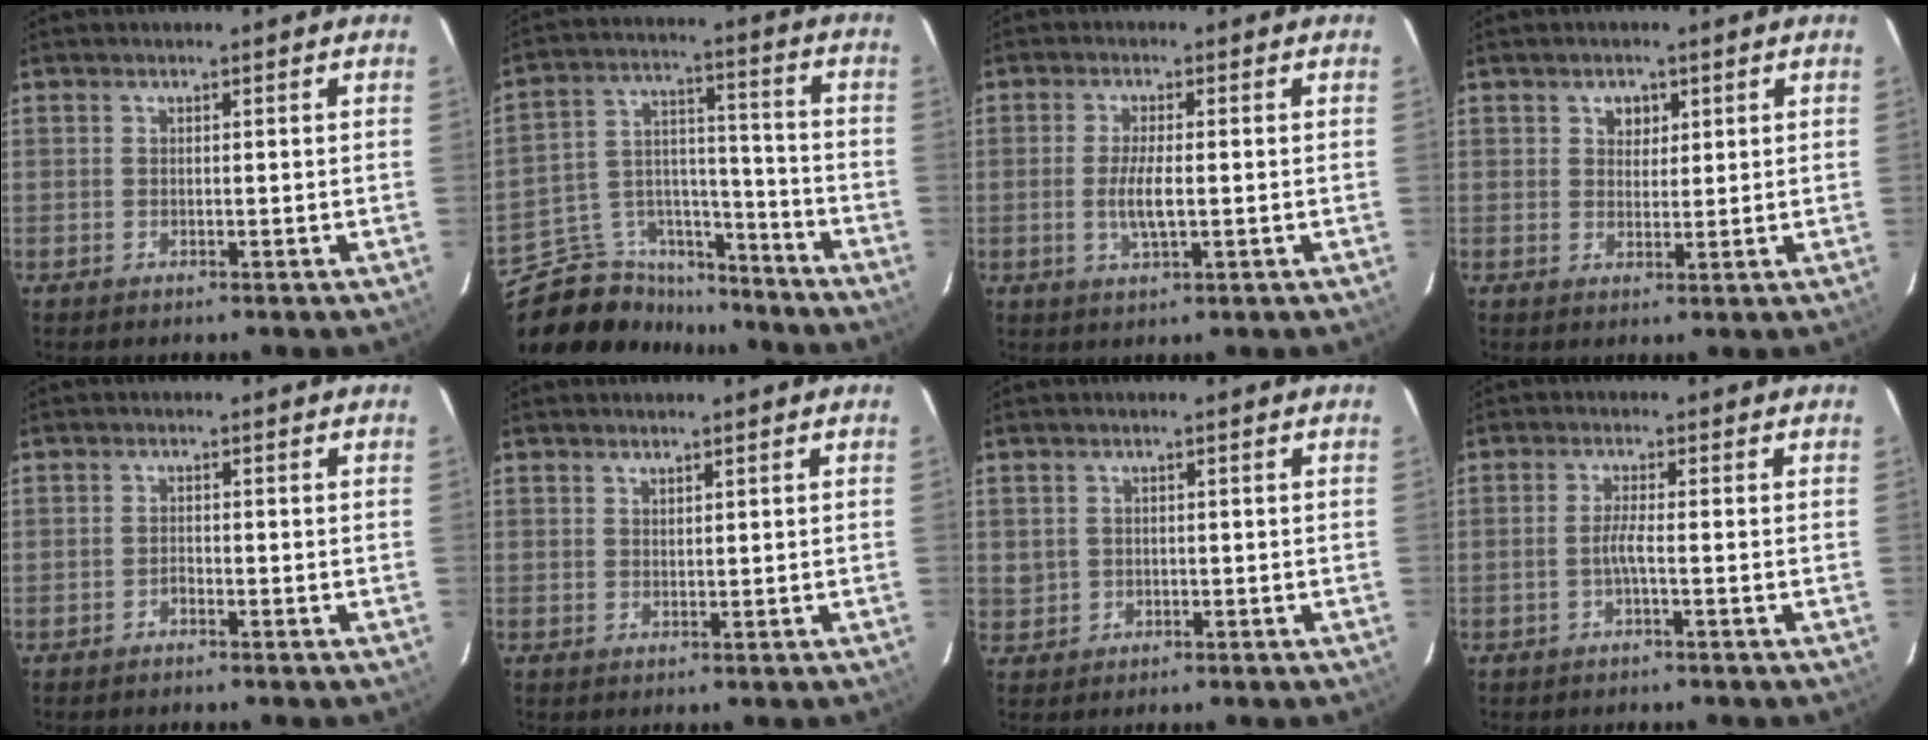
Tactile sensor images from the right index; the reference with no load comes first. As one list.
[{"total": 16.4, "force": [-14.0, 7.8, 3.2], "torque": [-0.078, 0.065, -0.225]}, {"total": 4.7, "force": [-0.6, 1.0, 4.6], "torque": [-0.092, -0.008, -0.011]}, {"total": 2.9, "force": [1.3, 2.4, 1.0], "torque": [-0.008, 0.007, 0.023]}, {"total": 0.9, "force": [-0.8, 0.4, 0.1], "torque": [-0.002, 0.002, -0.015]}, {"total": 0.9, "force": [0.8, 0.3, 0.2], "torque": [-0.004, 0.002, 0.017]}, {"total": 2.9, "force": [0.2, 2.8, 0.5], "torque": [-0.010, 0.005, 0.013]}, {"total": 2.1, "force": [-0.8, -0.5, 1.9], "torque": [-0.039, -0.001, -0.016]}]